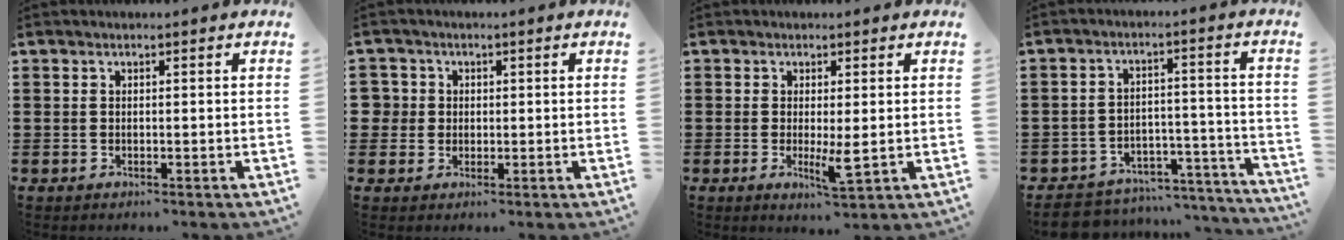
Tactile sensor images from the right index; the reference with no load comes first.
{"total": 2.8, "force": [0.4, 2.8, 0.1], "torque": [-0.017, 0.012, 0.006]}
{"total": 3.9, "force": [-0.5, 1.0, 3.7], "torque": [-0.057, -0.005, -0.010]}
{"total": 5.0, "force": [-4.7, 1.4, 0.9], "torque": [-0.018, 0.009, -0.094]}